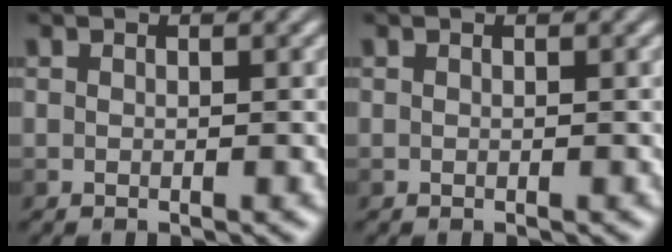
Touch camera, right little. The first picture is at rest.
{"total": 0.0}